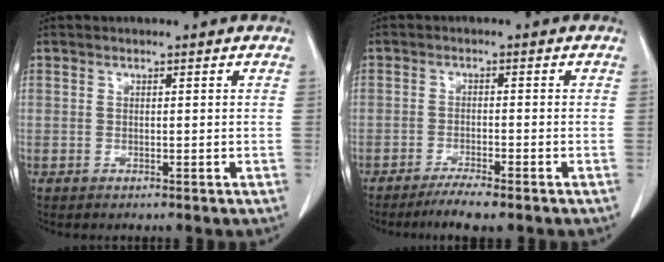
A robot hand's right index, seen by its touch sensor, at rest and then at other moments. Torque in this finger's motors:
{"motor_torque": [0.38, -0.35, 0.04, 0.02]}